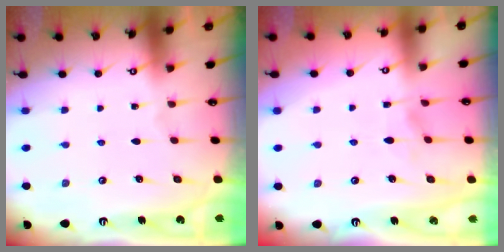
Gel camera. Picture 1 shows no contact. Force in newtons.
{"total": 2.6, "press": 2.3, "slide": 1.0}